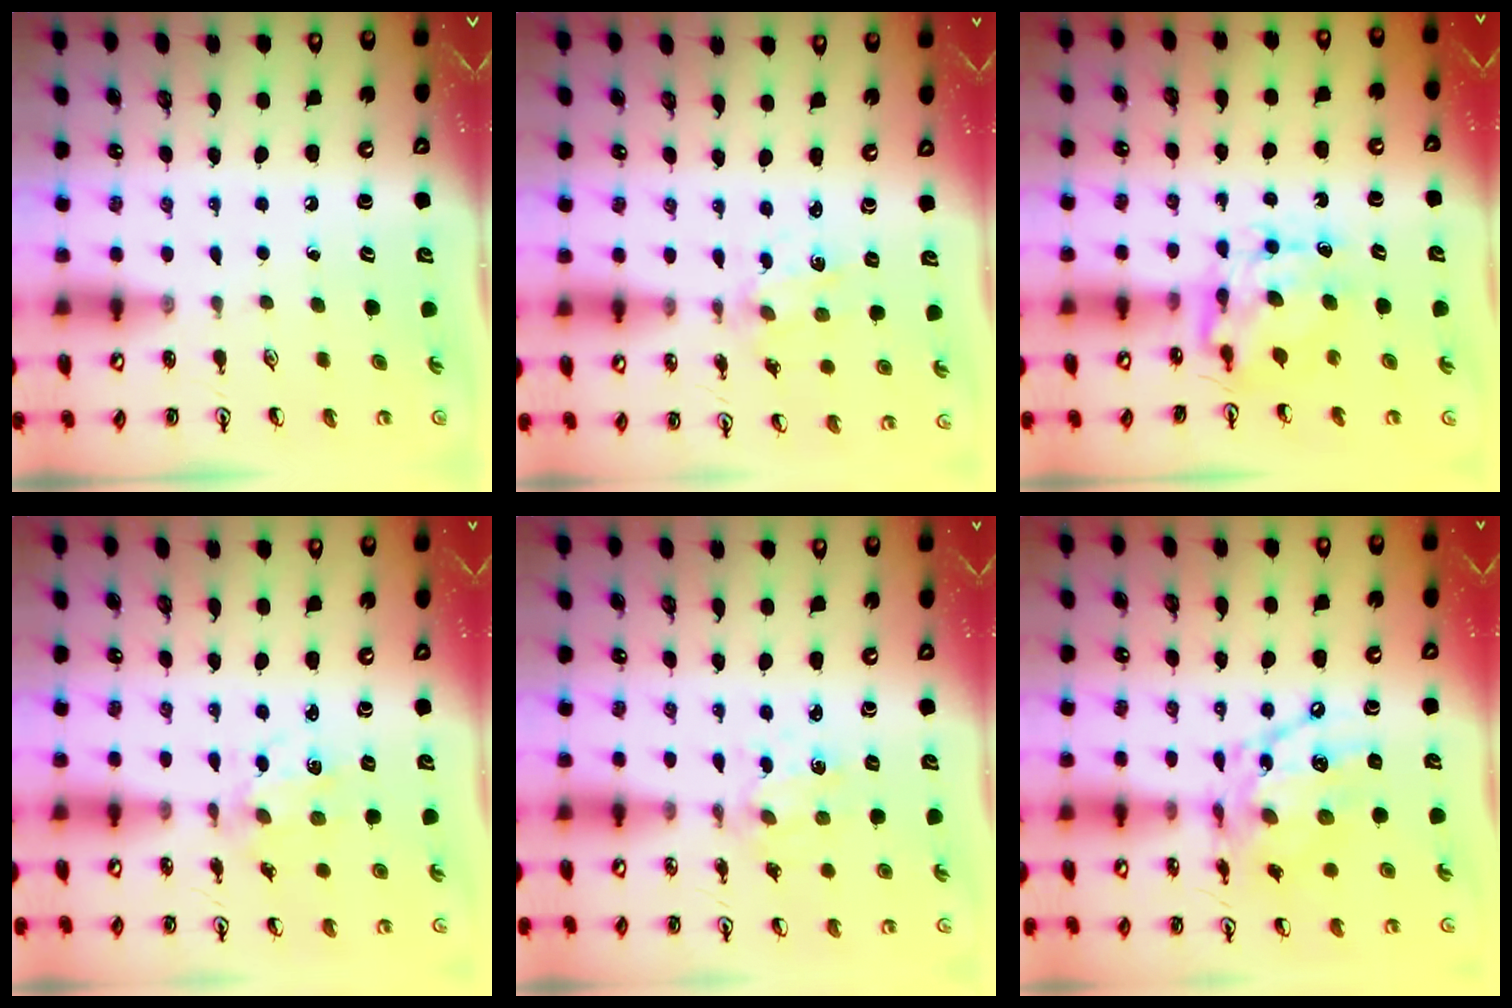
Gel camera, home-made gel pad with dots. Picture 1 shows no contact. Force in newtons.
{"total": 1.1, "press": 1.0, "slide": 0.3}
{"total": 8.3, "press": 8.3, "slide": 0.7}
{"total": 2.9, "press": 2.9, "slide": 0.2}
{"total": 1.5, "press": 1.5, "slide": 0.0}
{"total": 13.3, "press": 13.3, "slide": 1.2}